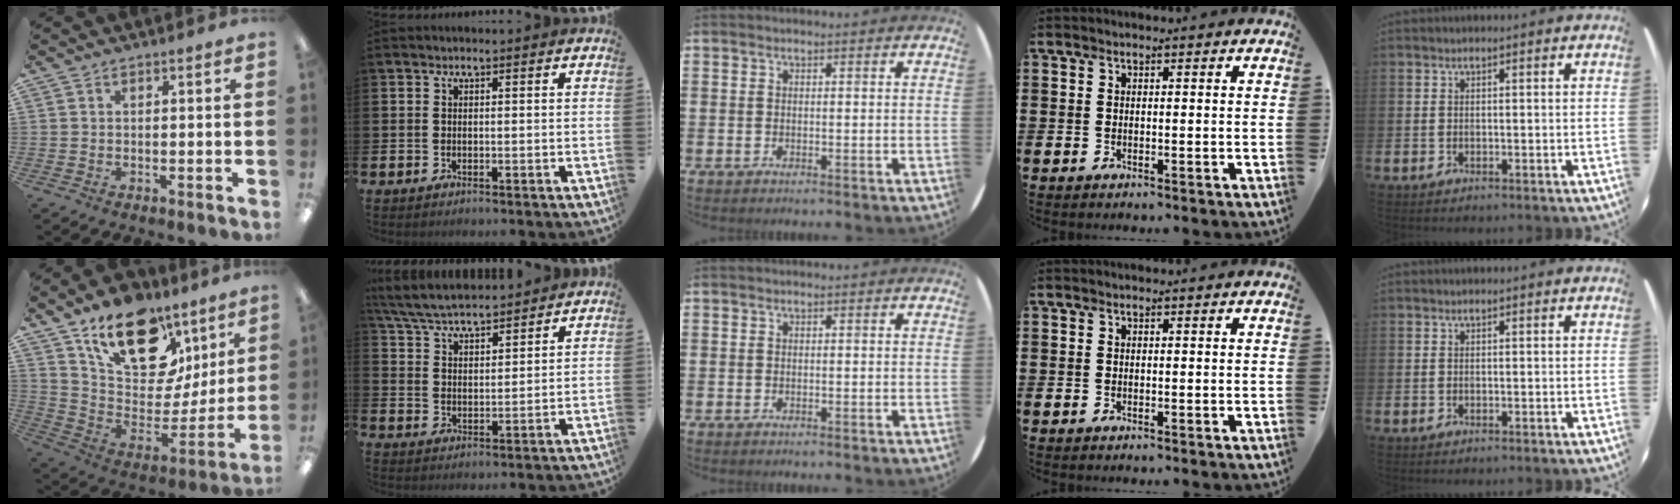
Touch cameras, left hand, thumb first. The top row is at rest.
{"thumb": {"total": 21.6, "force": [14.1, 11.5, 11.7], "torque": [-0.188, -0.085, 0.253]}, "index": {"total": 5.9, "force": [5.8, 0.7, 1.0], "torque": [-0.047, -0.032, 0.103]}}